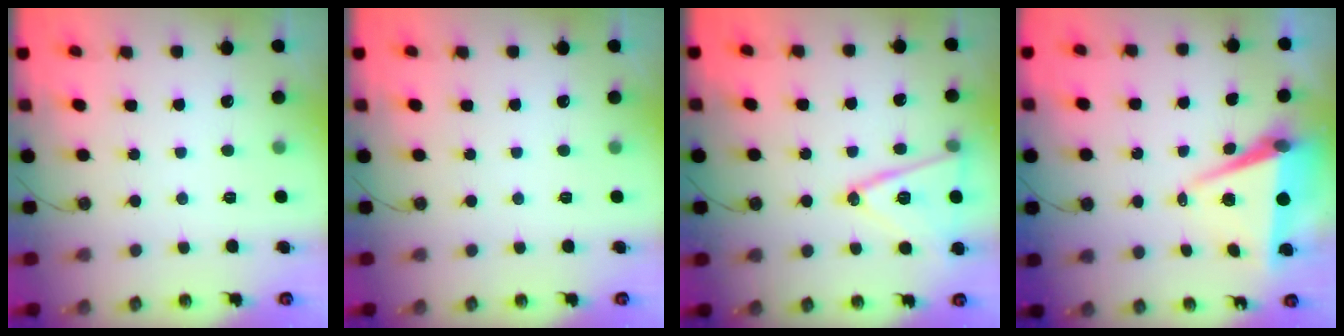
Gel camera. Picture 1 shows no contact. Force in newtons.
{"total": 0.0}
{"total": 15.6, "press": 15.2, "slide": 3.4}
{"total": 7.6, "press": 6.3, "slide": 4.3}